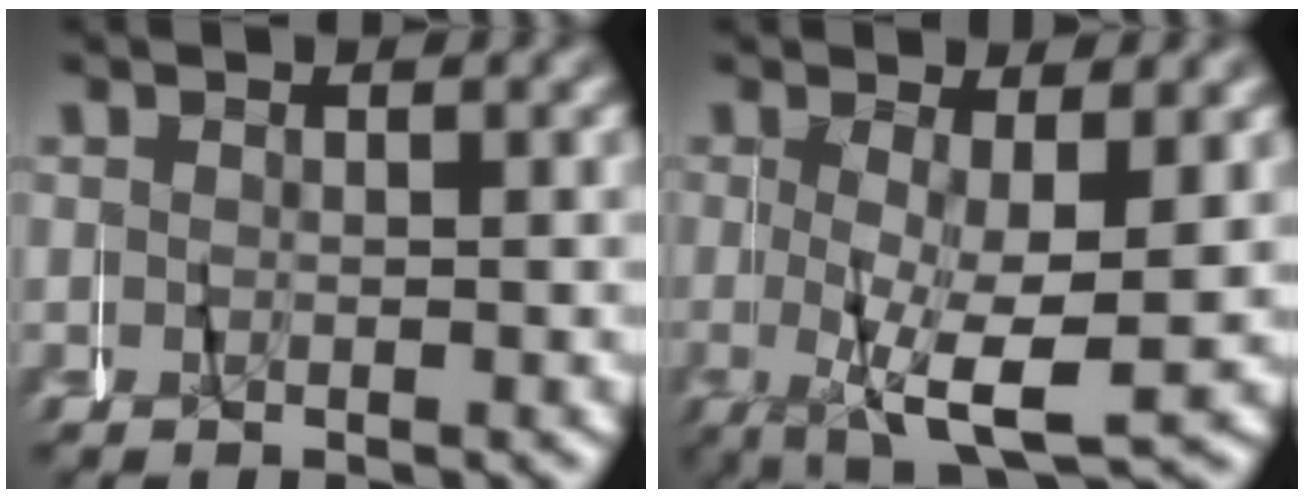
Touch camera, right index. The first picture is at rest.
{"total": 6.2, "force": [-1.5, 1.8, 5.8], "torque": [-0.103, -0.022, -0.010]}